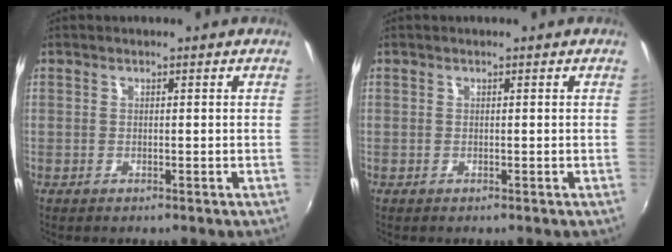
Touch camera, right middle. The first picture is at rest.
{"total": 0.0}